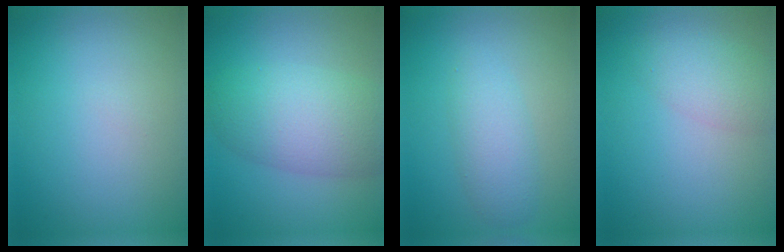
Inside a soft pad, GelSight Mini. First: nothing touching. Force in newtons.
{"total": 6.9, "press": 6.9, "slide": 0.0}
{"total": 2.9, "press": 2.9, "slide": 0.1}
{"total": 2.9, "press": 2.9, "slide": 0.1}